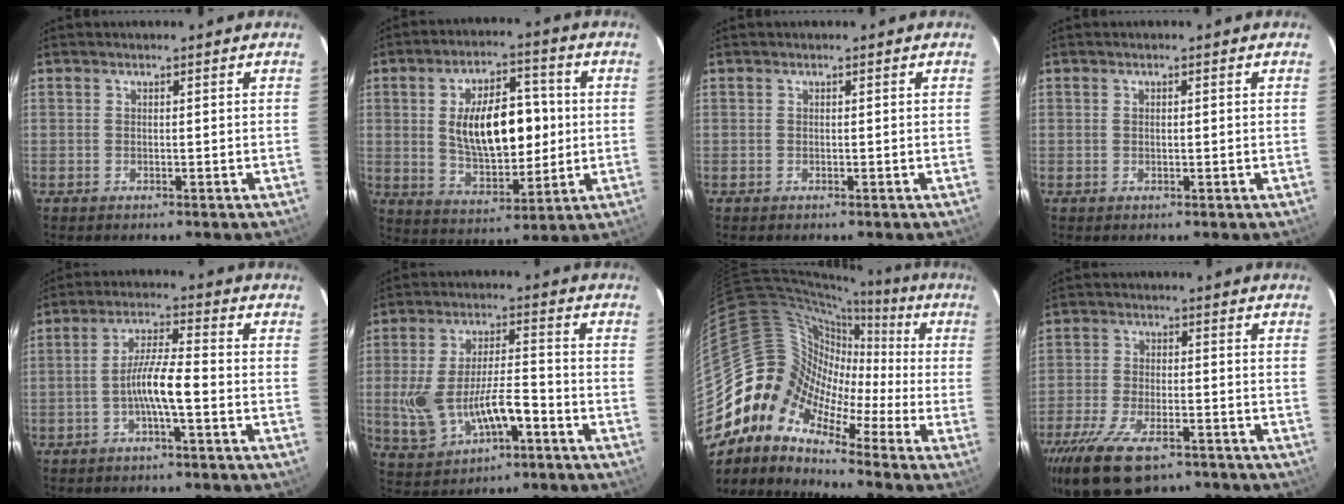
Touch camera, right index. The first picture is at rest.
{"total": 15.5, "force": [1.2, 7.7, 13.5], "torque": [-0.230, 0.011, 0.035]}
{"total": 0.0}
{"total": 0.6, "force": [0.0, 0.3, 0.6], "torque": [-0.011, 0.003, 0.001]}
{"total": 6.9, "force": [-2.3, 0.5, 6.5], "torque": [-0.127, 0.007, -0.042]}
{"total": 13.3, "force": [-4.2, 5.8, 11.2], "torque": [-0.239, -0.002, -0.058]}
{"total": 10.5, "force": [-4.6, 8.3, 4.4], "torque": [-0.071, 0.028, -0.122]}
{"total": 15.1, "force": [-10.6, 6.0, 9.0], "torque": [-0.199, -0.036, -0.185]}